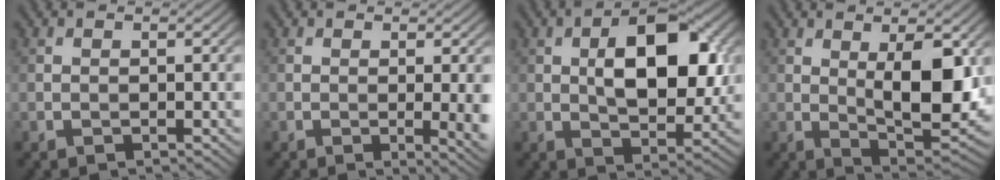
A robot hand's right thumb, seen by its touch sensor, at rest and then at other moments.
{"total": 4.3, "force": [-0.3, 0.9, 4.2], "torque": [-0.062, -0.004, -0.003]}
{"total": 10.9, "force": [1.8, 5.5, 9.2], "torque": [-0.145, 0.005, 0.028]}
{"total": 10.3, "force": [1.8, 3.7, 9.5], "torque": [-0.152, -0.007, 0.033]}